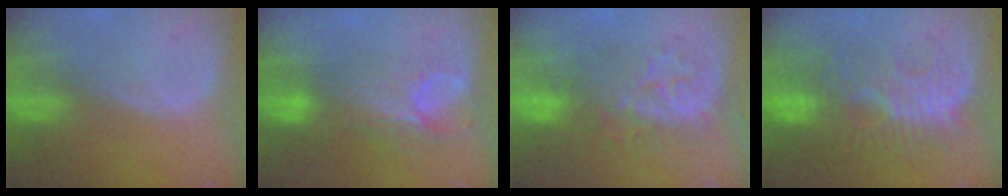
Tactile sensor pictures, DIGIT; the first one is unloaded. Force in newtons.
{"total": 7.6, "press": 6.6, "slide": 3.7}
{"total": 8.0, "press": 7.8, "slide": 1.7}
{"total": 11.1, "press": 9.6, "slide": 5.6}